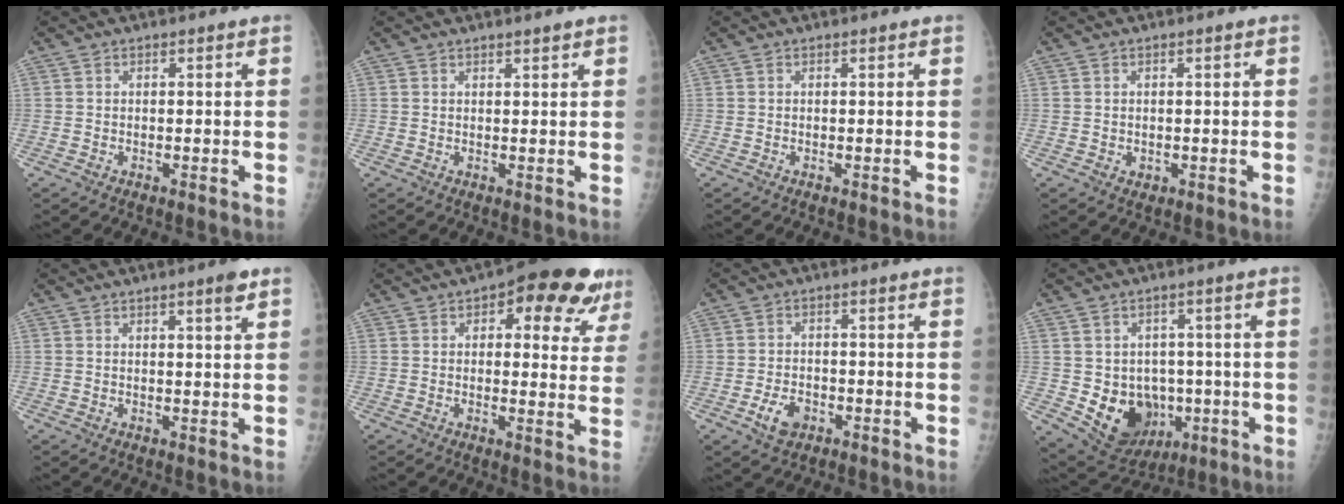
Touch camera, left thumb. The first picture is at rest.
{"total": 1.2, "force": [1.0, 0.2, 0.7], "torque": [-0.007, -0.006, 0.016]}
{"total": 0.0}
{"total": 1.4, "force": [-0.2, 1.1, 0.7], "torque": [-0.006, 0.000, 0.001]}
{"total": 3.1, "force": [1.8, 0.3, 2.5], "torque": [-0.036, -0.010, 0.026]}
{"total": 14.9, "force": [7.7, 6.8, 10.8], "torque": [-0.087, -0.015, 0.090]}
{"total": 4.7, "force": [-2.2, 3.0, 2.8], "torque": [-0.046, 0.012, -0.036]}
{"total": 13.0, "force": [-2.4, 10.6, 7.1], "torque": [-0.076, 0.012, -0.011]}